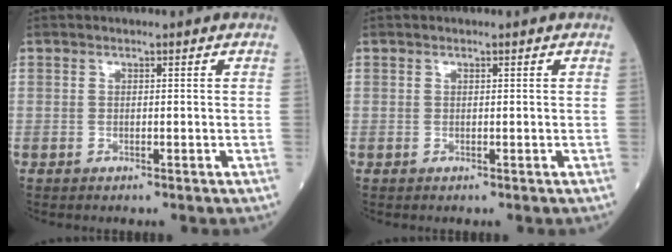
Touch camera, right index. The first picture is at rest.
{"total": 0.0}